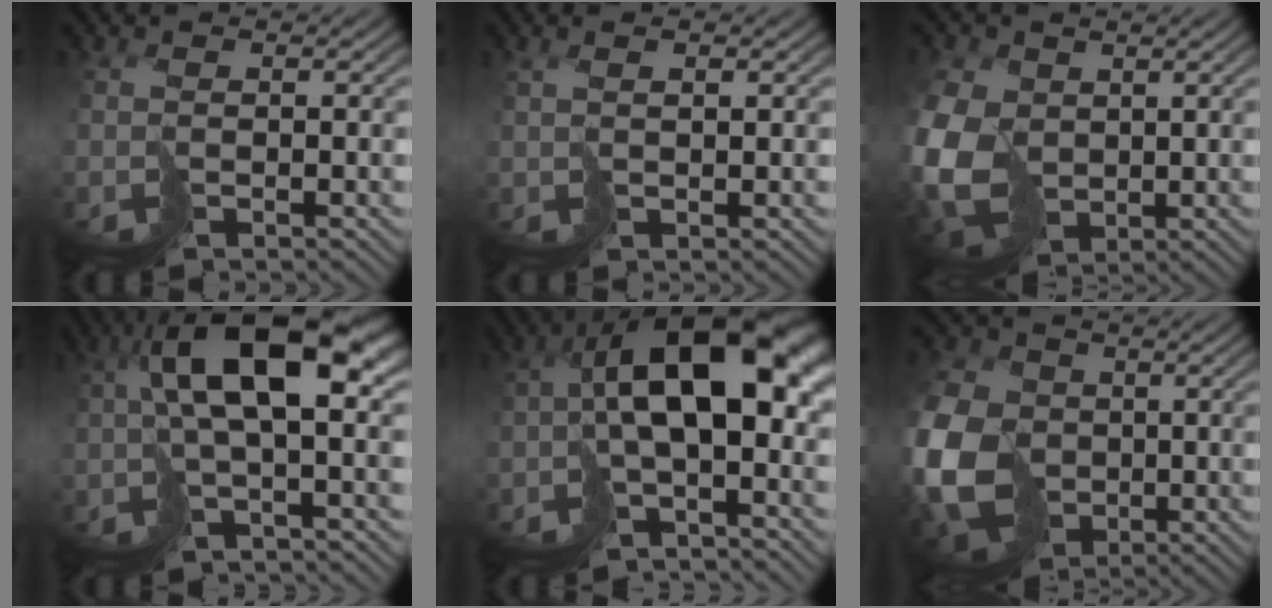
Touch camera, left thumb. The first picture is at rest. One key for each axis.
{"total": 1.1, "fx": 0.9, "fy": 0.2, "fz": 0.6, "tx": -0.007, "ty": 0.005, "tz": 0.022}
{"total": 12.5, "fx": -0.4, "fy": 9.7, "fz": 8.0, "tx": -0.229, "ty": -0.029, "tz": -0.004}
{"total": 12.1, "fx": 1.3, "fy": 4.1, "fz": 11.2, "tx": -0.201, "ty": 0.006, "tz": 0.025}
{"total": 14.0, "fx": -1.5, "fy": 6.2, "fz": 12.5, "tx": -0.213, "ty": 0.008, "tz": -0.026}
{"total": 15.4, "fx": -2.1, "fy": 12.4, "fz": 8.8, "tx": -0.245, "ty": -0.026, "tz": -0.031}